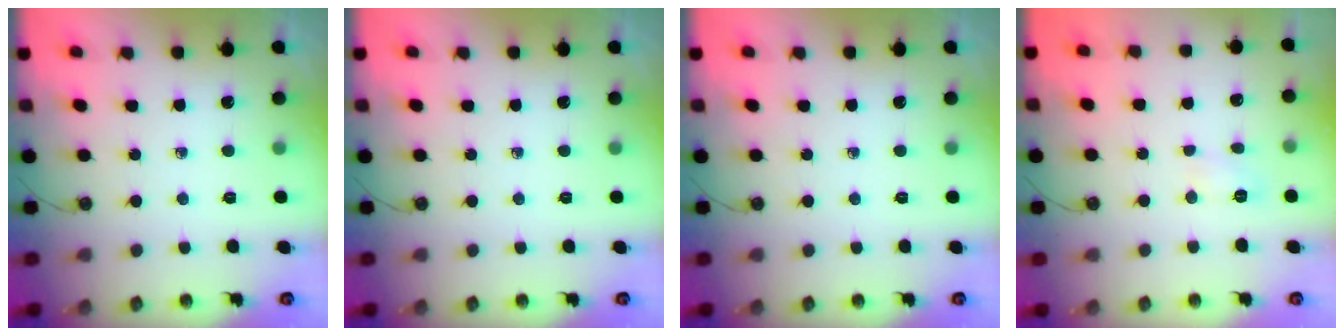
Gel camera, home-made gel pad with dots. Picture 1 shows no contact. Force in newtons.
{"total": 0.0}
{"total": 0.0}
{"total": 3.7, "press": 3.7, "slide": 0.5}